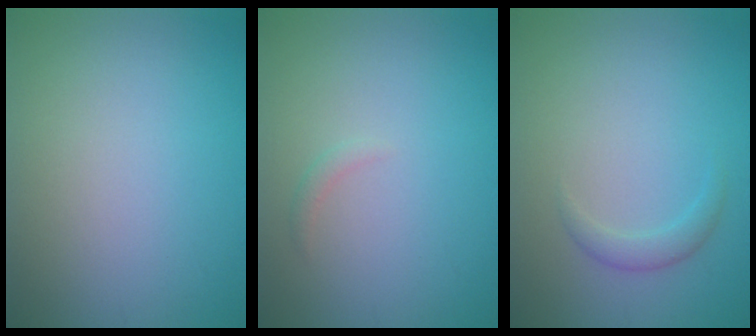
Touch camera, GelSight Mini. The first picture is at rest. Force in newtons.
{"total": 0.7, "press": 0.7, "slide": 0.1}
{"total": 1.4, "press": 1.4, "slide": 0.1}